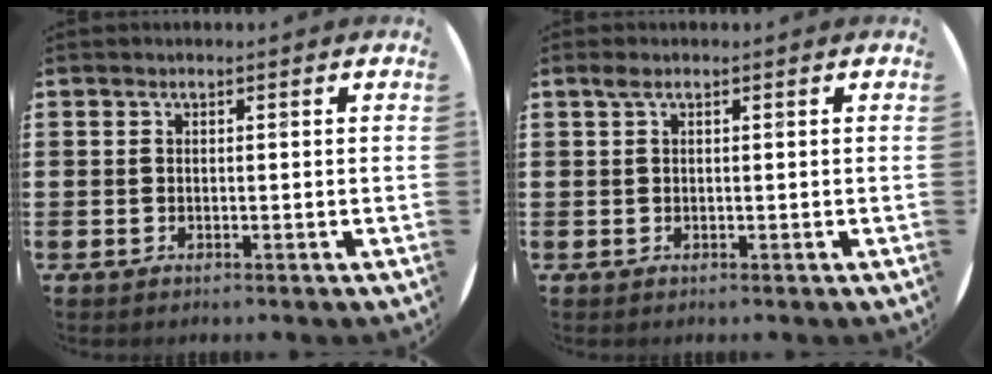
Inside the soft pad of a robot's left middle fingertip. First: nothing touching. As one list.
[{"total": 0.7, "force": [0.3, 0.1, 0.6], "torque": [-0.011, 0.004, 0.005]}]